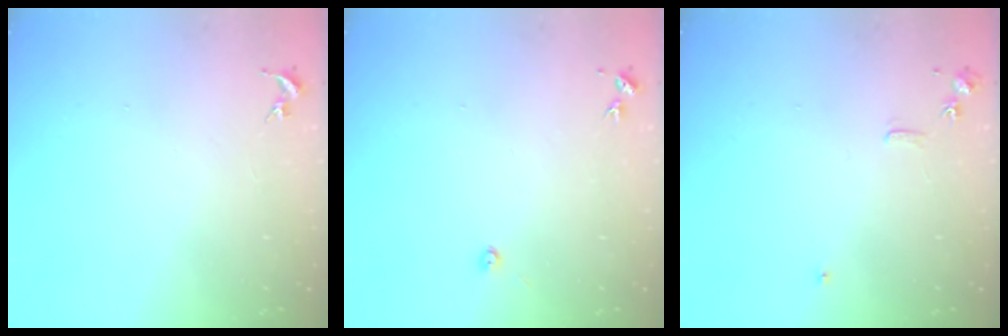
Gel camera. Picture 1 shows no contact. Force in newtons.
{"total": 2.2, "press": 2.2, "slide": 0.3}
{"total": 5.9, "press": 5.9, "slide": 0.7}